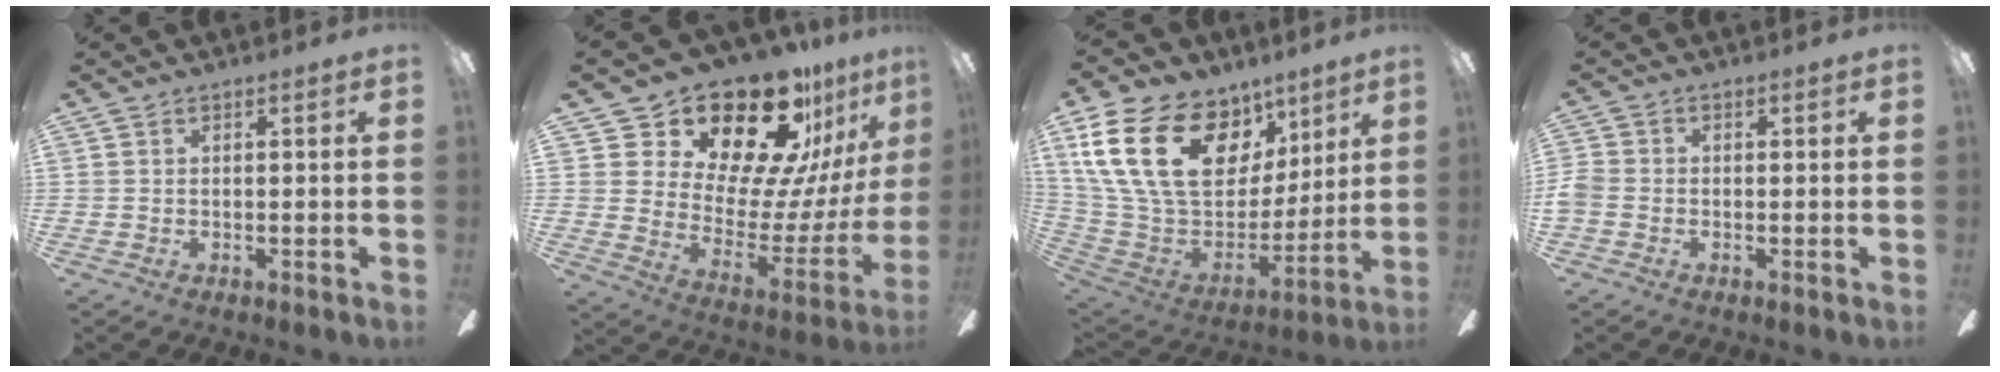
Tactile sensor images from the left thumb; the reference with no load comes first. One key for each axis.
{"total": 24.5, "fx": 20.0, "fy": 9.1, "fz": 10.8, "tx": -0.160, "ty": -0.154, "tz": 0.350}
{"total": 27.5, "fx": 11.4, "fy": 18.0, "fz": 17.4, "tx": -0.343, "ty": -0.039, "tz": 0.223}
{"total": 2.9, "fx": -1.1, "fy": 2.2, "fz": 1.5, "tx": -0.029, "ty": 0.007, "tz": -0.020}